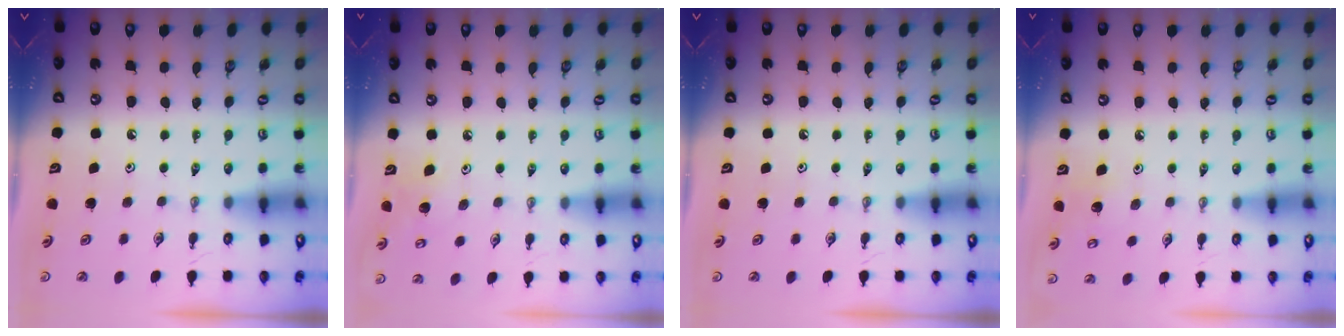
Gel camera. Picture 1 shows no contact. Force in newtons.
{"total": 7.2, "press": 7.0, "slide": 1.5}
{"total": 0.0}
{"total": 6.1, "press": 6.1, "slide": 0.9}